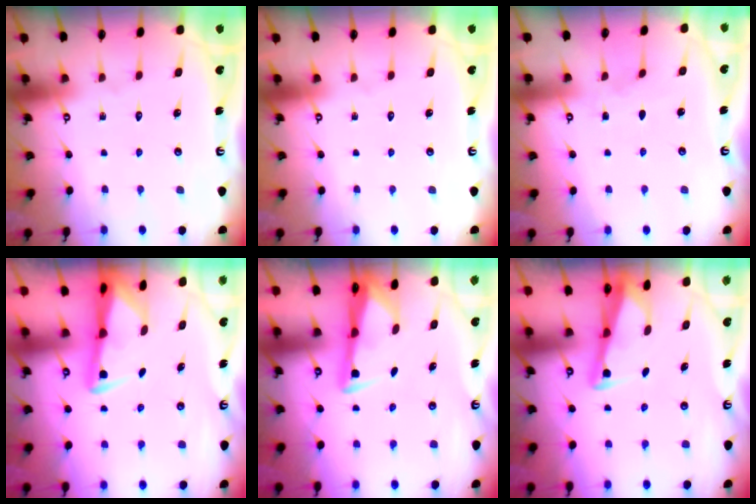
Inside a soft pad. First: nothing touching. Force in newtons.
{"total": 0.0}
{"total": 1.6, "press": 1.6, "slide": 0.3}
{"total": 2.9, "press": 2.8, "slide": 0.4}
{"total": 3.4, "press": 3.2, "slide": 0.9}
{"total": 3.0, "press": 3.0, "slide": 0.3}